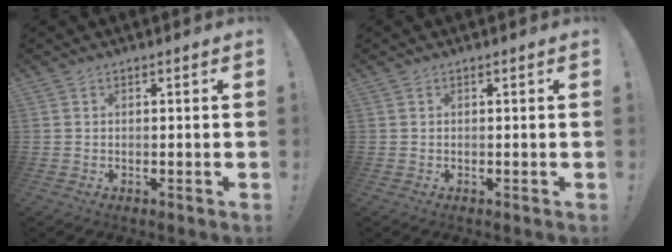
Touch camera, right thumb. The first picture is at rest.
{"total": 0.0}